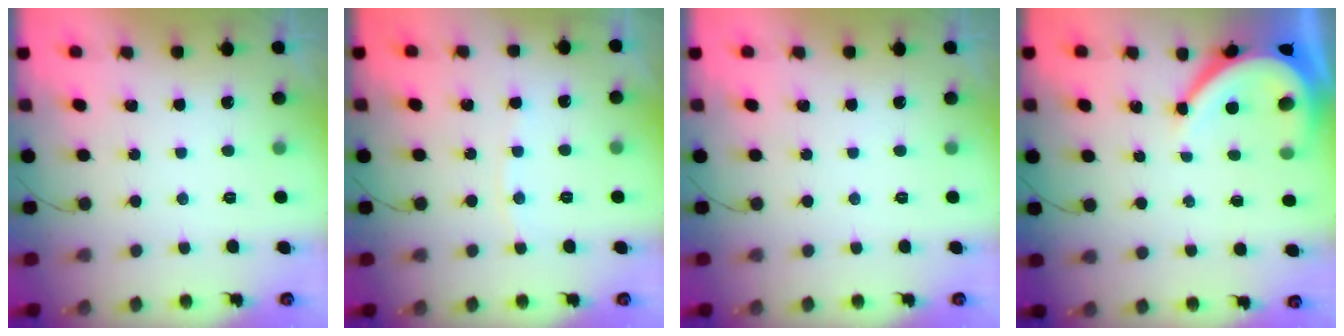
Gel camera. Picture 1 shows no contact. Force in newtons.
{"total": 2.9, "press": 2.8, "slide": 0.4}
{"total": 0.0}
{"total": 9.3, "press": 9.2, "slide": 1.2}